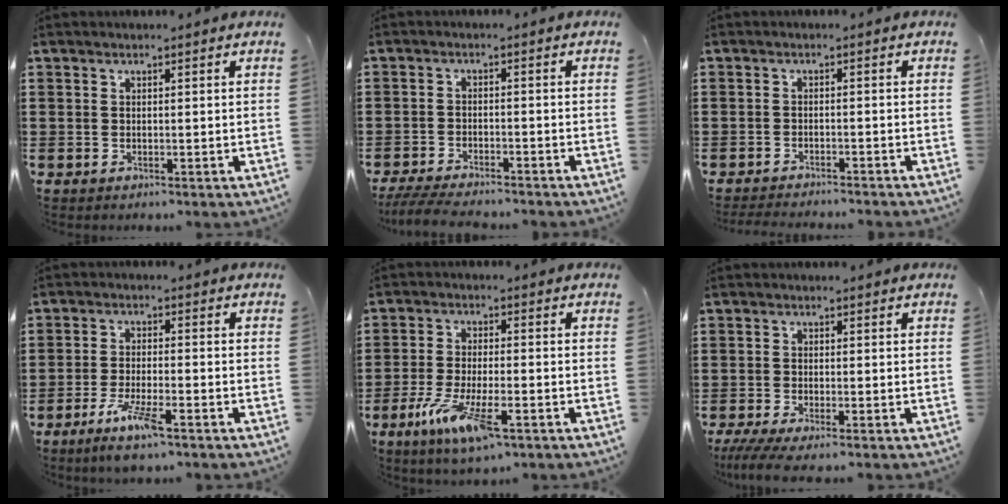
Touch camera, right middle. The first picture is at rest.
{"total": 4.2, "force": [-4.0, 0.2, 1.3], "torque": [-0.035, -0.010, -0.082]}
{"total": 2.2, "force": [-2.1, -0.1, 0.3], "torque": [-0.007, -0.002, -0.044]}
{"total": 5.5, "force": [-3.6, 0.7, 4.1], "torque": [-0.083, -0.008, -0.066]}
{"total": 9.0, "force": [-4.3, 2.4, 7.6], "torque": [-0.161, -0.012, -0.078]}
{"total": 2.3, "force": [-1.7, 0.0, 1.5], "torque": [-0.033, -0.009, -0.033]}